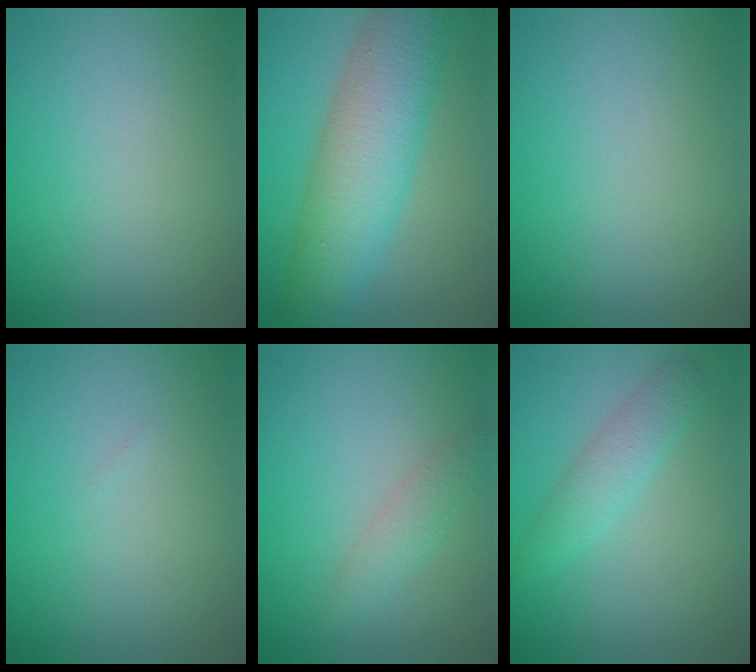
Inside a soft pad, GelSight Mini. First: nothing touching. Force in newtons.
{"total": 8.3, "press": 8.3, "slide": 0.2}
{"total": 0.0}
{"total": 0.0}
{"total": 1.6, "press": 1.6, "slide": 0.1}
{"total": 2.4, "press": 2.4, "slide": 0.1}